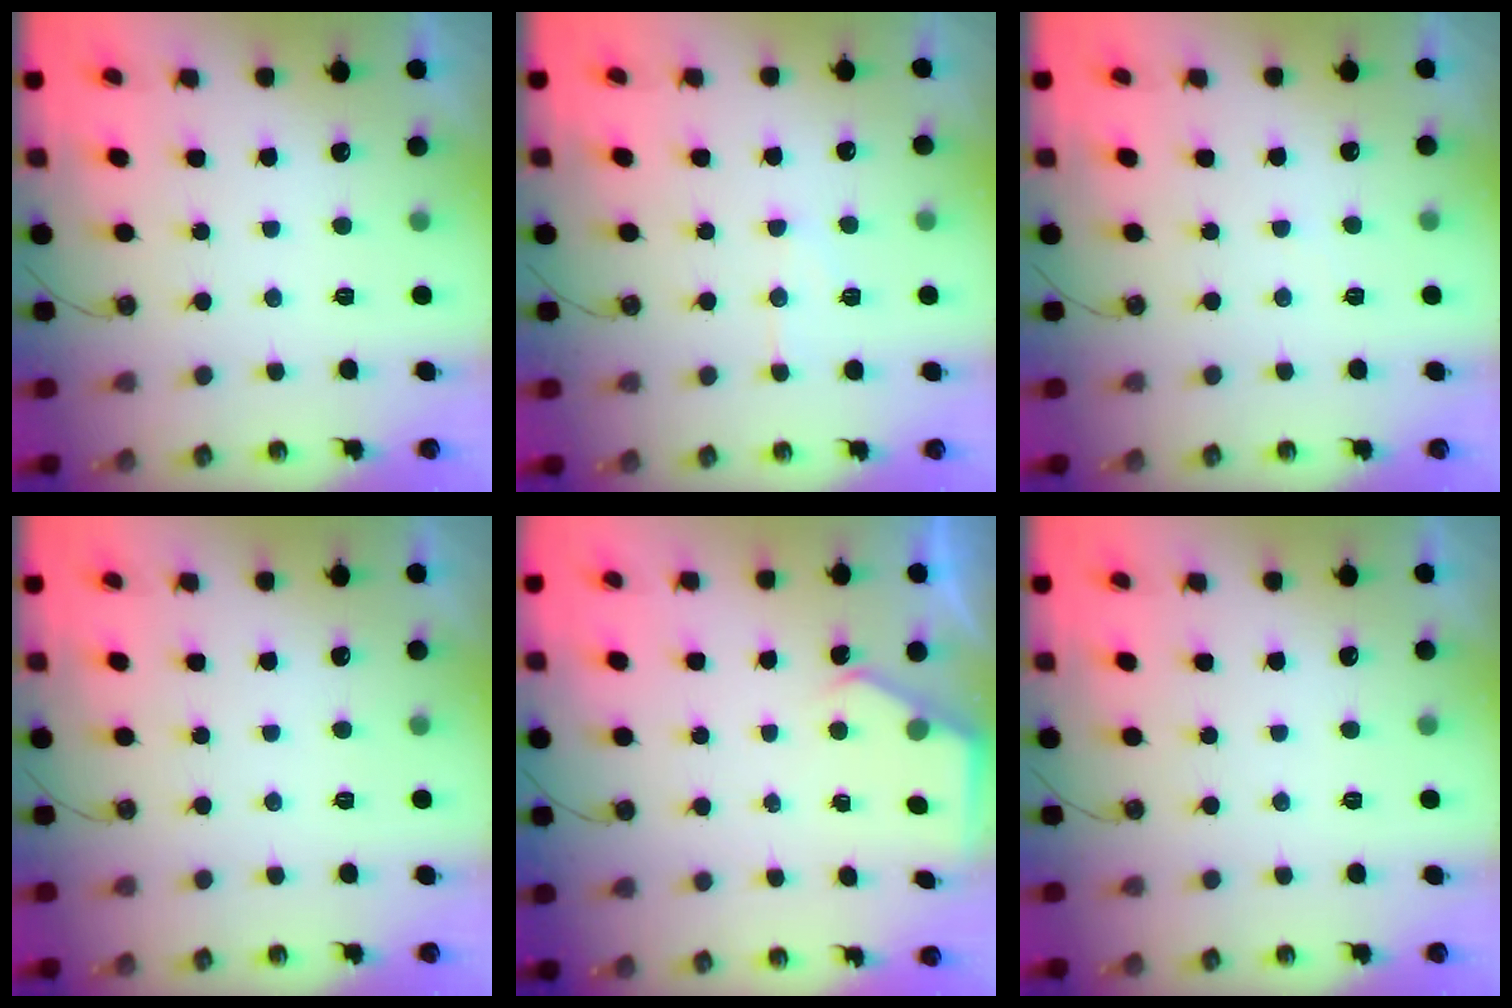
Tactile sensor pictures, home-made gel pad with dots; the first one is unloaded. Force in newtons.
{"total": 6.5, "press": 6.4, "slide": 0.6}
{"total": 3.3, "press": 3.3, "slide": 0.6}
{"total": 0.0}
{"total": 2.4, "press": 2.4, "slide": 0.3}
{"total": 0.0}